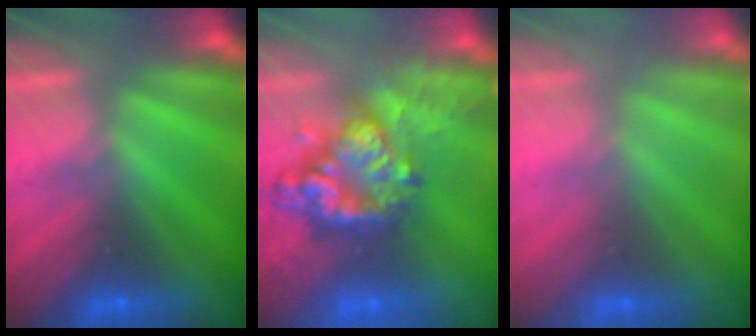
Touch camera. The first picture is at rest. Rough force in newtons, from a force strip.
{"total": 9.1}
{"total": 2.4}